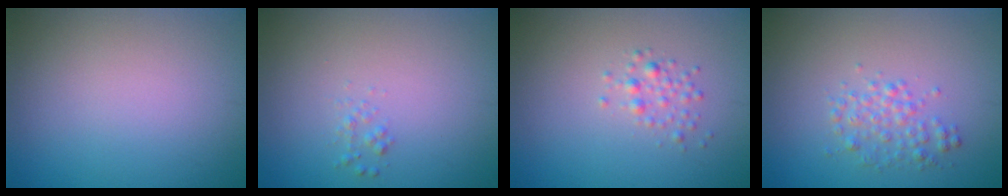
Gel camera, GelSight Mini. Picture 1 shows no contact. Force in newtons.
{"total": 0.7, "press": 0.7, "slide": 0.0}
{"total": 1.3, "press": 1.3, "slide": 0.1}
{"total": 2.0, "press": 2.0, "slide": 0.1}